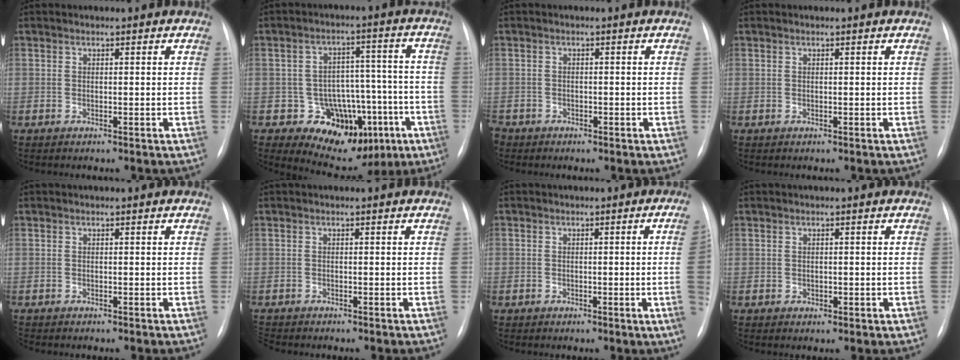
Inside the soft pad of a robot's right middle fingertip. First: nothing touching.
{"total": 12.4, "force": [-5.2, 9.3, 6.3], "torque": [-0.065, 0.050, -0.056]}
{"total": 2.7, "force": [-1.8, 1.9, 0.6], "torque": [-0.014, 0.000, -0.031]}
{"total": 0.0}
{"total": 0.0}
{"total": 1.3, "force": [-1.3, 0.3, 0.1], "torque": [-0.001, -0.005, -0.020]}
{"total": 4.3, "force": [-0.6, -0.7, 4.2], "torque": [-0.051, -0.006, -0.009]}
{"total": 1.2, "force": [-0.3, 0.8, 0.8], "torque": [-0.015, -0.002, 0.000]}